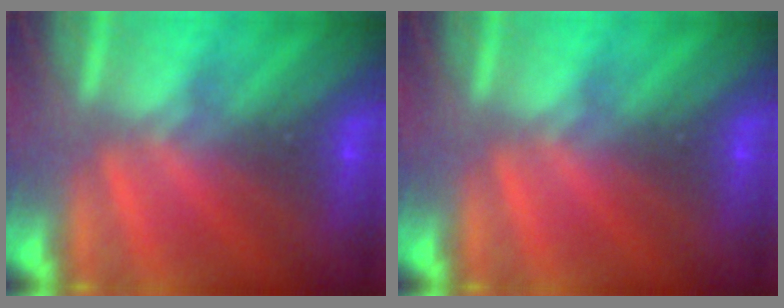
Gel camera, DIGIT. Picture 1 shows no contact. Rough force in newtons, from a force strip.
{"total": 0.0}